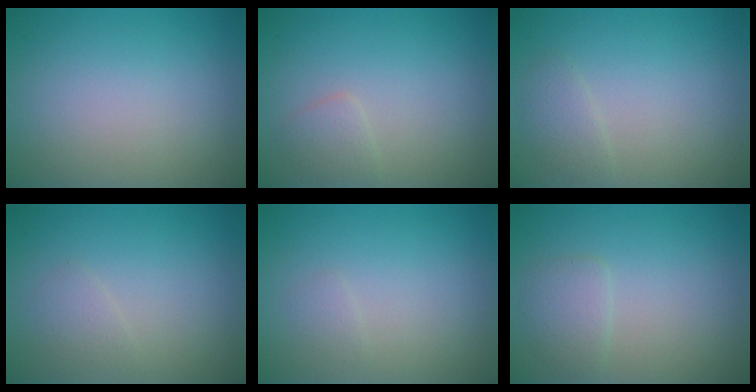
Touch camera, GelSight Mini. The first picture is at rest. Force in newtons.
{"total": 1.3, "press": 1.3, "slide": 0.1}
{"total": 1.3, "press": 1.3, "slide": 0.1}
{"total": 1.0, "press": 1.0, "slide": 0.0}
{"total": 0.6, "press": 0.6, "slide": 0.0}
{"total": 1.7, "press": 1.7, "slide": 0.1}